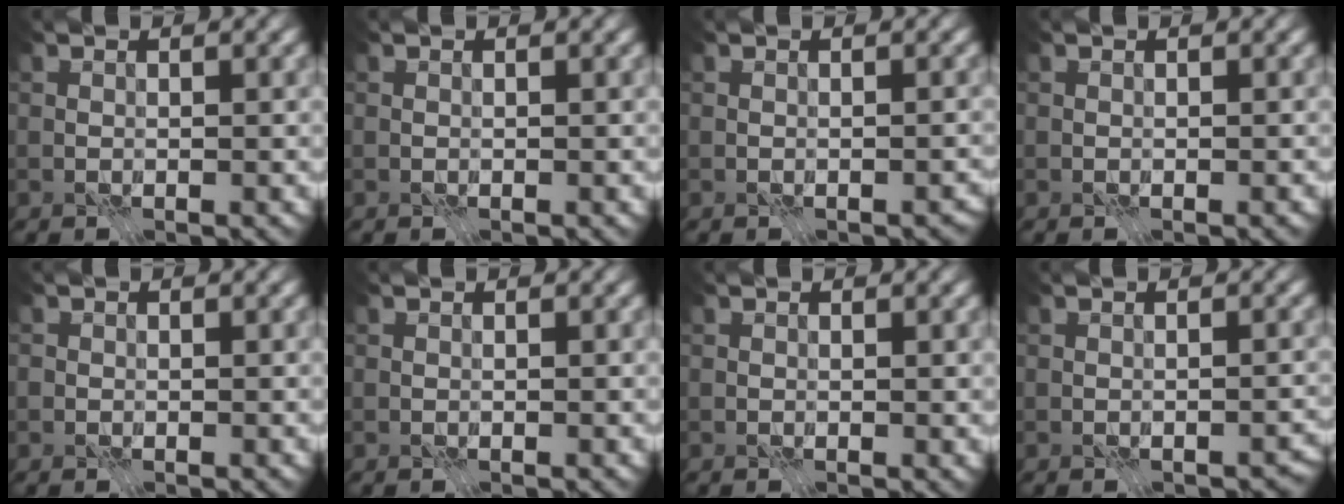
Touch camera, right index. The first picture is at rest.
{"total": 0.0}
{"total": 0.7, "force": [-0.4, 0.4, 0.4], "torque": [-0.003, -0.006, -0.001]}
{"total": 0.0}
{"total": 0.7, "force": [-0.1, 0.6, 0.1], "torque": [-0.001, 0.001, -0.005]}
{"total": 0.0}
{"total": 0.0}
{"total": 1.4, "force": [-0.8, 0.8, 0.7], "torque": [-0.005, -0.007, -0.006]}